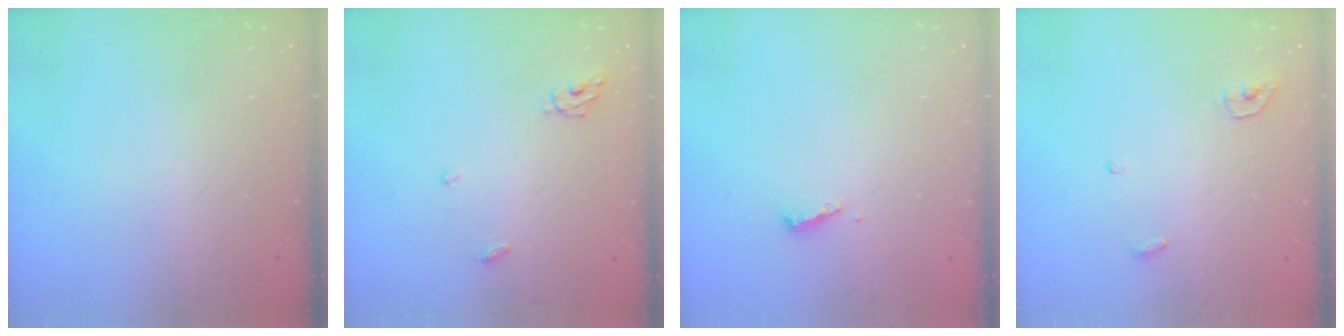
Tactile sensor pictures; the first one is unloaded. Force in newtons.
{"total": 4.9, "press": 4.9, "slide": 0.4}
{"total": 3.6, "press": 3.6, "slide": 0.4}
{"total": 3.4, "press": 3.4, "slide": 0.3}